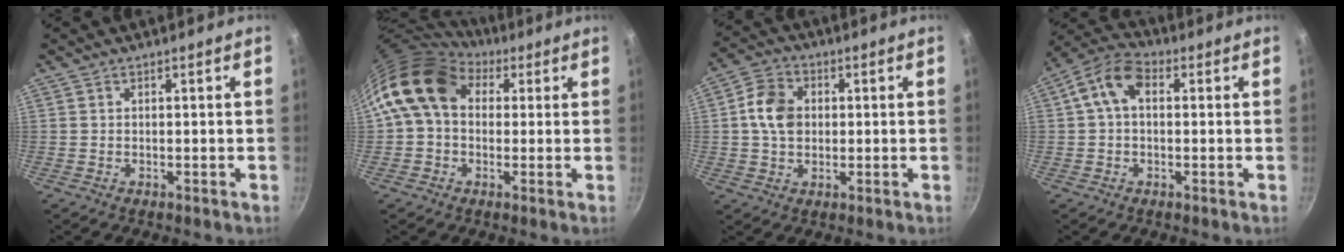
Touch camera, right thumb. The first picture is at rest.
{"total": 13.7, "force": [3.7, 10.2, 8.3], "torque": [-0.127, 0.017, 0.046]}
{"total": 8.1, "force": [0.7, 6.3, 5.1], "torque": [-0.077, 0.012, 0.003]}
{"total": 8.5, "force": [1.5, 5.3, 6.4], "torque": [-0.123, 0.027, 0.011]}